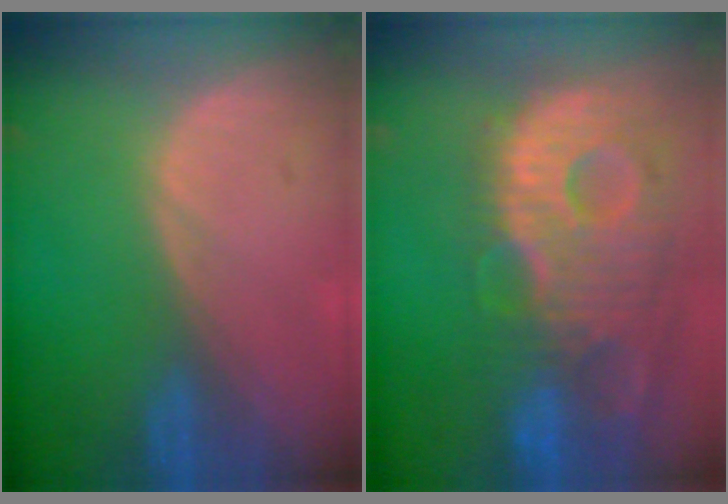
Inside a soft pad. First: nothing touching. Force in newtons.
{"total": 13.8, "press": 12.0, "slide": 6.9}